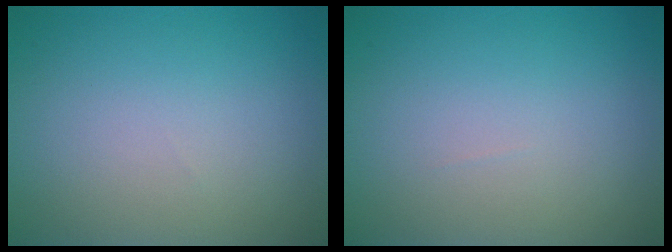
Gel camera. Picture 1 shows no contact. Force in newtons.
{"total": 0.0}